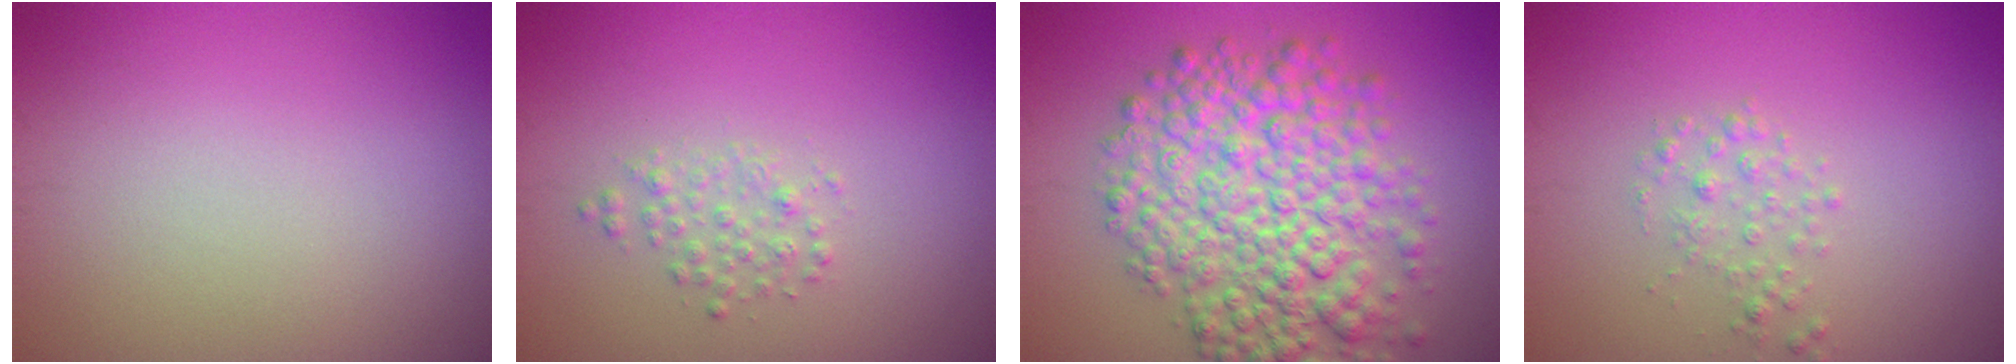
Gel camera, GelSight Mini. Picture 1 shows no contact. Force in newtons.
{"total": 1.4, "press": 1.4, "slide": 0.0}
{"total": 8.9, "press": 8.9, "slide": 0.1}
{"total": 1.4, "press": 1.4, "slide": 0.0}